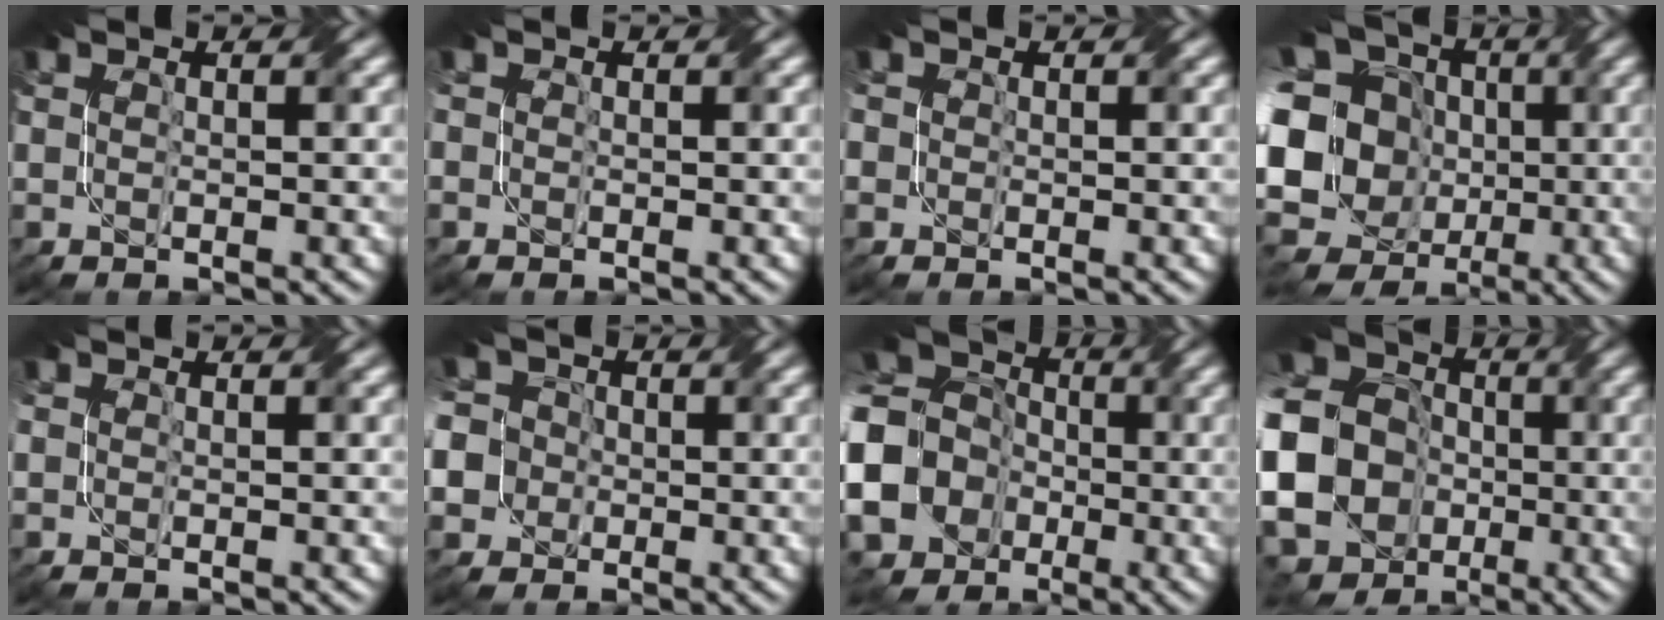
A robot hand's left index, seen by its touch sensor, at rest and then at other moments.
{"total": 1.4, "force": [0.3, 1.2, 0.8], "torque": [-0.014, 0.010, -0.001]}
{"total": 2.8, "force": [0.4, 2.4, 1.3], "torque": [-0.042, 0.012, -0.005]}
{"total": 20.0, "force": [-3.2, 17.6, 8.9], "torque": [-0.201, 0.022, -0.100]}
{"total": 0.9, "force": [0.2, 0.7, 0.5], "torque": [-0.008, 0.005, 0.001]}
{"total": 10.5, "force": [-2.5, 9.4, 3.9], "torque": [-0.098, 0.002, -0.080]}
{"total": 20.7, "force": [-4.7, 18.7, 7.6], "torque": [-0.205, -0.014, -0.140]}
{"total": 25.2, "force": [-5.4, 22.7, 9.6], "torque": [-0.225, -0.010, -0.169]}